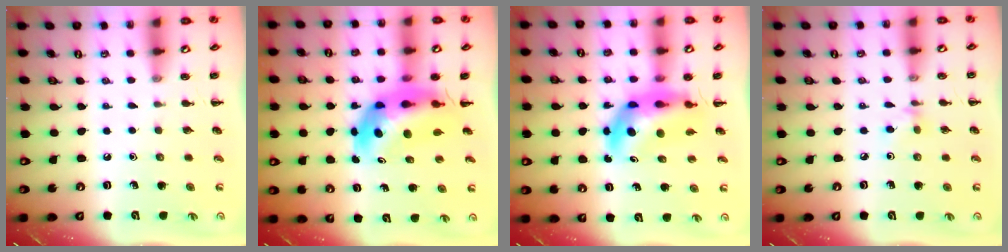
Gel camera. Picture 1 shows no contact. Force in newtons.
{"total": 9.4, "press": 8.8, "slide": 3.1}
{"total": 9.2, "press": 8.7, "slide": 2.9}
{"total": 4.0, "press": 3.8, "slide": 1.2}